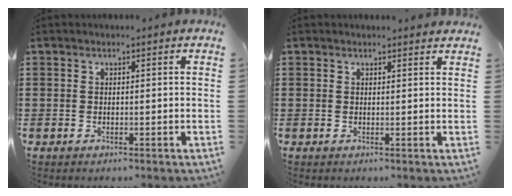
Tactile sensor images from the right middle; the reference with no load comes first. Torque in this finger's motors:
{"motor_torque": [-0.35, -0.40, 0.02, -0.02]}